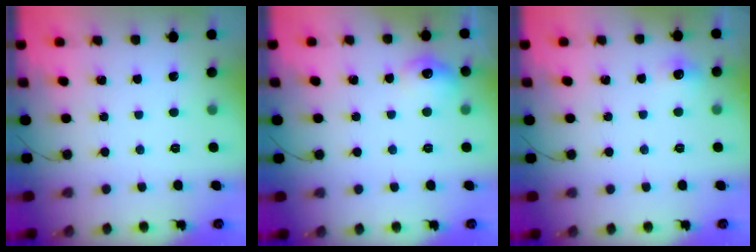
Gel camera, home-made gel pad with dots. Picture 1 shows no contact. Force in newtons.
{"total": 8.8, "press": 8.7, "slide": 0.6}
{"total": 4.6, "press": 4.3, "slide": 1.5}